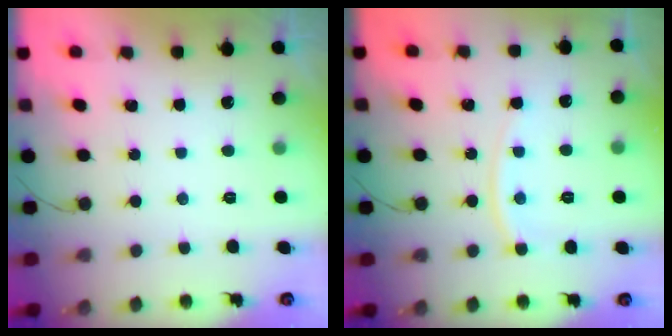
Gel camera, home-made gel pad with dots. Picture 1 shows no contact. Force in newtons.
{"total": 8.0, "press": 7.9, "slide": 1.0}